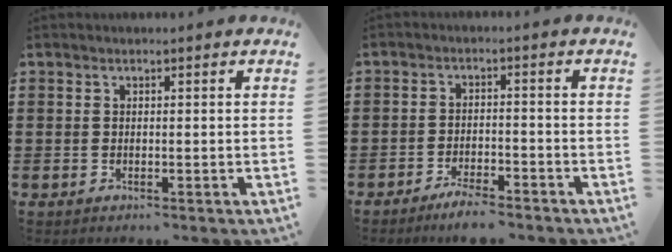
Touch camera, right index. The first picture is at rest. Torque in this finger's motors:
{"motor_torque": [0.20, 0.37, 0.20, 0.05]}